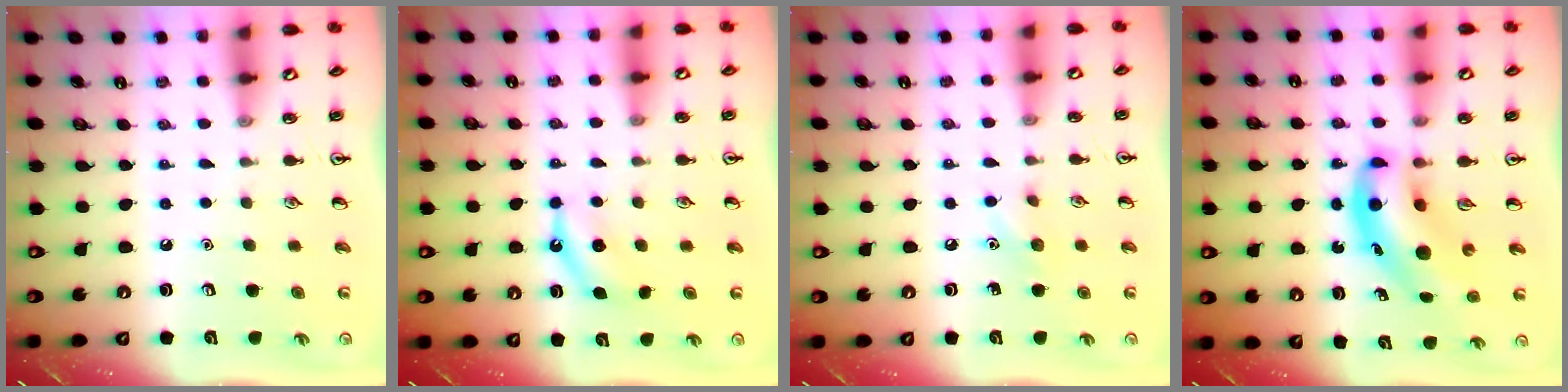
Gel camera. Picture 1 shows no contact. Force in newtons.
{"total": 4.8, "press": 4.7, "slide": 0.9}
{"total": 6.4, "press": 6.1, "slide": 2.1}
{"total": 9.8, "press": 9.4, "slide": 2.8}